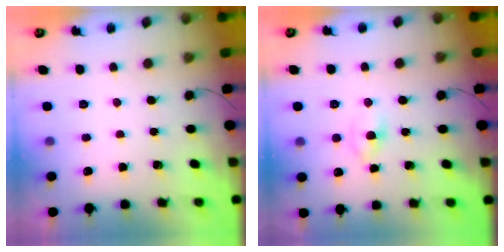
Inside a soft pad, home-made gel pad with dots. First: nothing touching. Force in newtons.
{"total": 2.2, "press": 1.9, "slide": 1.1}